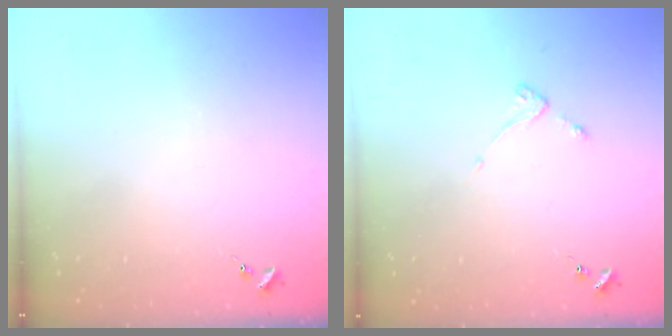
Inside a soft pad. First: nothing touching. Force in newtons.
{"total": 2.6, "press": 2.6, "slide": 0.5}